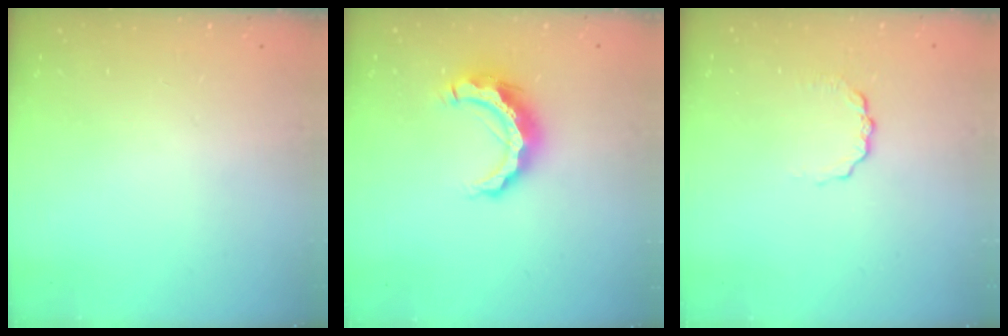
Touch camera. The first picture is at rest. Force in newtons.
{"total": 12.1, "press": 12.1, "slide": 0.9}
{"total": 2.7, "press": 2.7, "slide": 0.3}